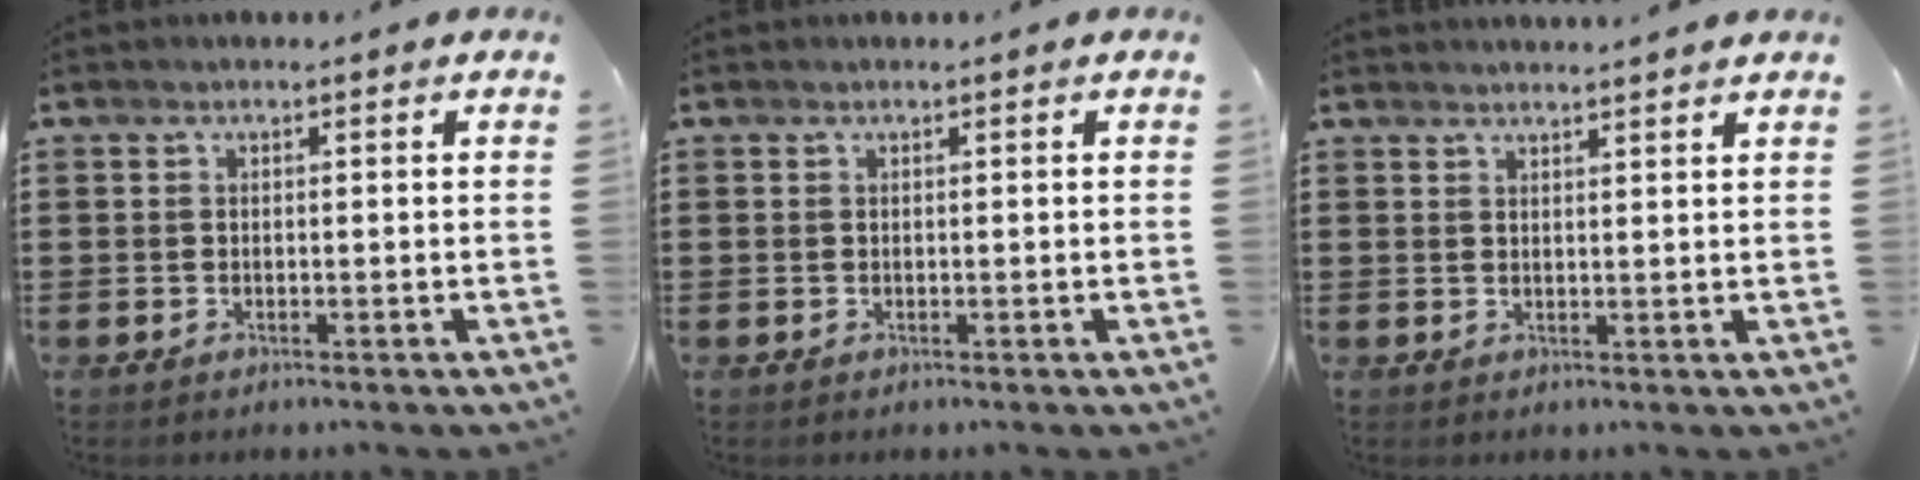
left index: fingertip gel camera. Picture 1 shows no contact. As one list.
[{"total": 0.0}, {"total": 1.7, "force": [1.6, -0.4, 0.0], "torque": [-0.003, -0.003, 0.032]}]